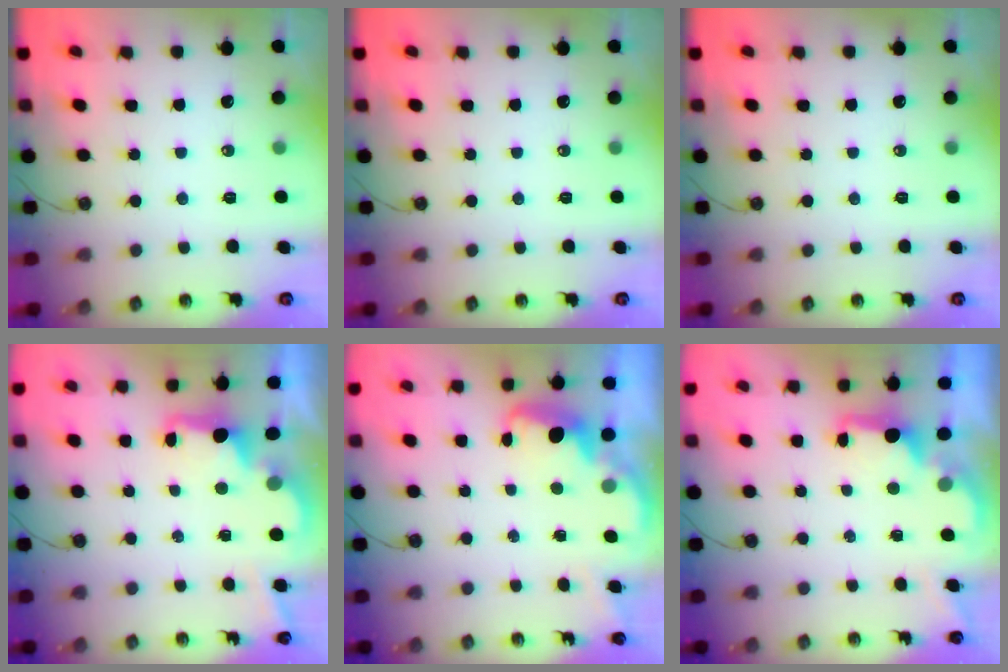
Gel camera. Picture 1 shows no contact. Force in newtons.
{"total": 0.0}
{"total": 0.0}
{"total": 2.5, "press": 2.4, "slide": 0.8}
{"total": 2.7, "press": 2.6, "slide": 0.6}
{"total": 2.1, "press": 1.9, "slide": 0.8}